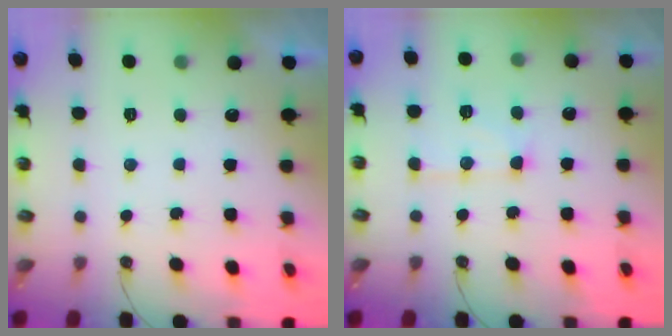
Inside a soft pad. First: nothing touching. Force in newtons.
{"total": 10.2, "press": 10.1, "slide": 0.8}